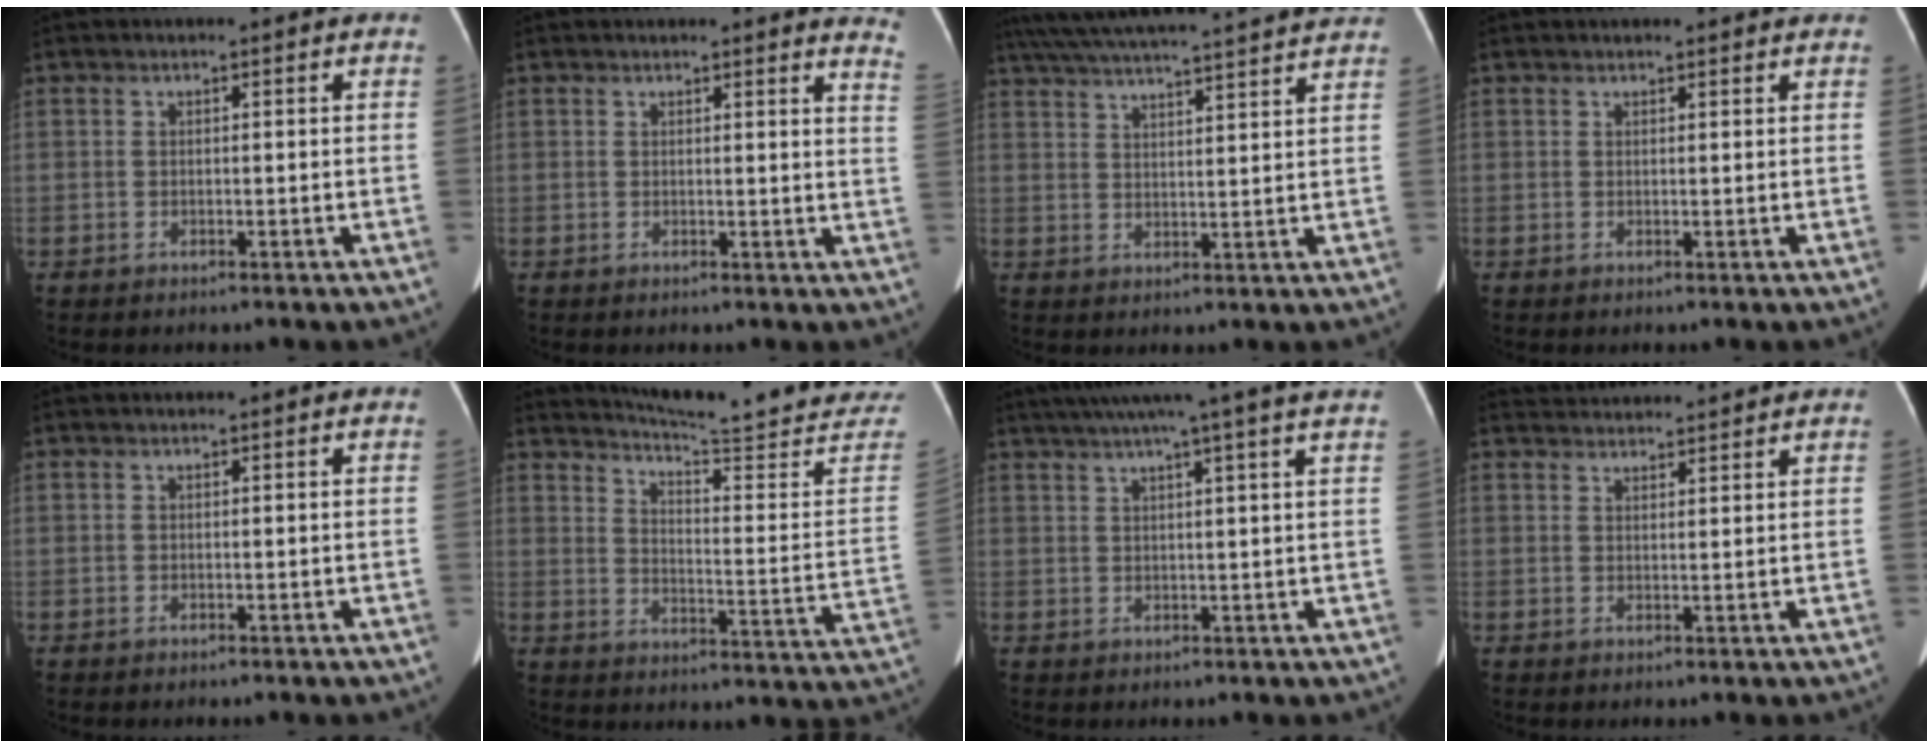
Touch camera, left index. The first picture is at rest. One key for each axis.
{"total": 7.8, "fx": 7.6, "fy": 0.4, "fz": 1.8, "tx": -0.001, "ty": -0.043, "tz": 0.048}
{"total": 23.0, "fx": 21.0, "fy": 0.9, "fz": 9.4, "tx": -0.166, "ty": 0.016, "tz": 0.283}
{"total": 5.6, "fx": 5.1, "fy": 1.5, "fz": 2.0, "tx": -0.020, "ty": 0.034, "tz": 0.059}
{"total": 0.0}
{"total": 23.0, "fx": 21.4, "fy": 0.0, "fz": 8.4, "tx": -0.121, "ty": -0.103, "tz": 0.260}
{"total": 12.1, "fx": 9.6, "fy": -2.2, "fz": 7.1, "tx": -0.117, "ty": 0.006, "tz": 0.120}
{"total": 6.9, "fx": 6.8, "fy": 0.6, "fz": 1.3, "tx": -0.024, "ty": 0.030, "tz": 0.096}